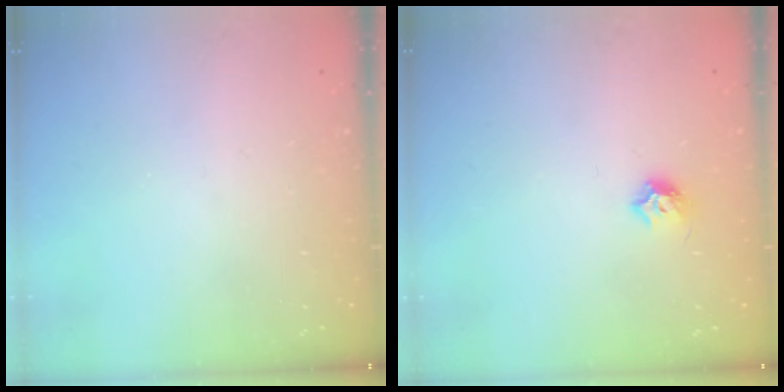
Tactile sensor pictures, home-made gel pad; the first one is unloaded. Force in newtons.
{"total": 6.8, "press": 6.8, "slide": 1.0}